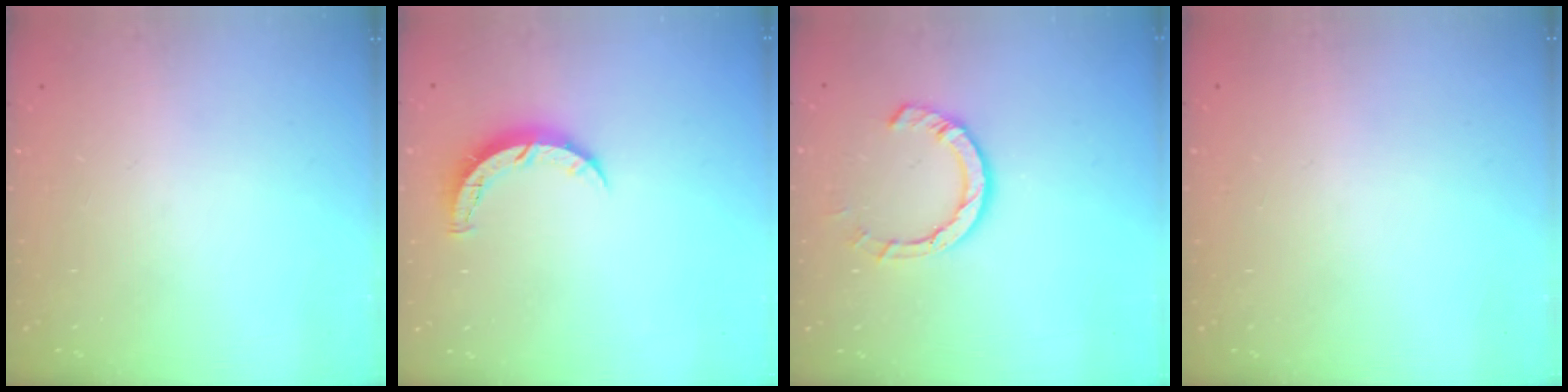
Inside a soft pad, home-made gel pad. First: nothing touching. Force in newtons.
{"total": 5.5, "press": 5.5, "slide": 0.5}
{"total": 7.8, "press": 7.7, "slide": 1.2}
{"total": 2.4, "press": 2.4, "slide": 0.2}